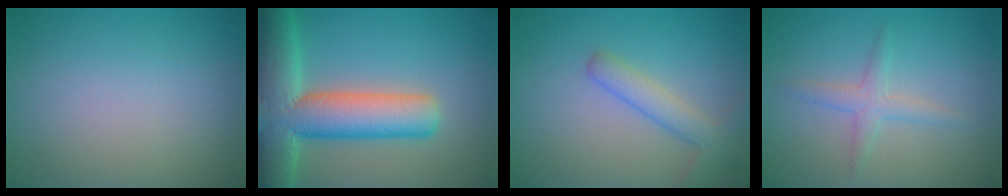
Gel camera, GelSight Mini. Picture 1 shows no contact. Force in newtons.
{"total": 11.0, "press": 10.9, "slide": 0.7}
{"total": 3.1, "press": 3.1, "slide": 0.1}
{"total": 2.0, "press": 2.0, "slide": 0.1}